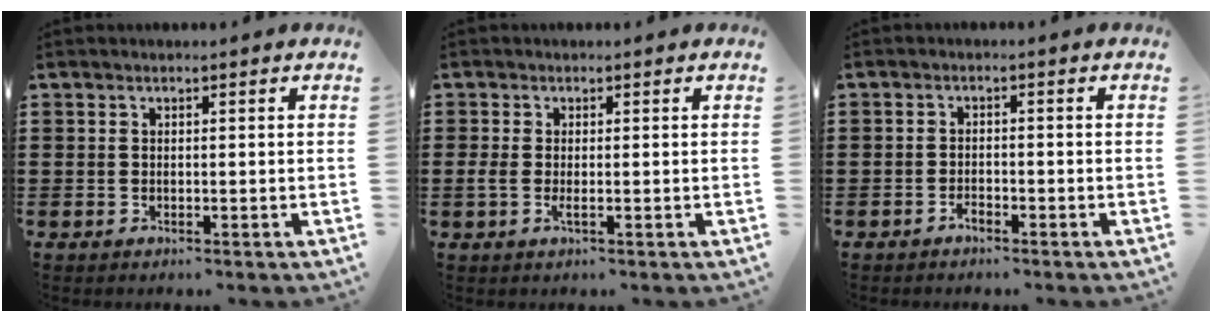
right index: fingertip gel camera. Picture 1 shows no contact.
{"total": 1.6, "force": [-0.1, 0.6, 1.5], "torque": [-0.029, 0.001, 0.000]}
{"total": 1.4, "force": [-1.3, 0.3, 0.5], "torque": [-0.014, 0.000, -0.026]}